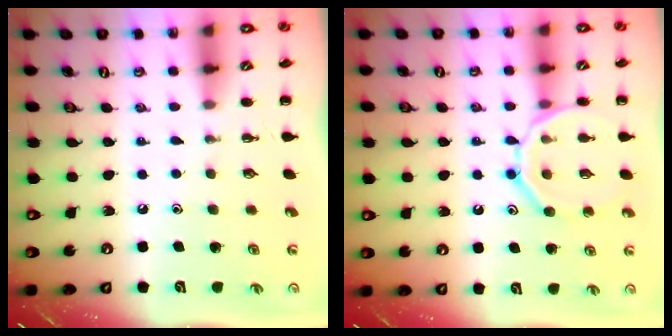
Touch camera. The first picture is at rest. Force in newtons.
{"total": 14.2, "press": 14.1, "slide": 1.0}